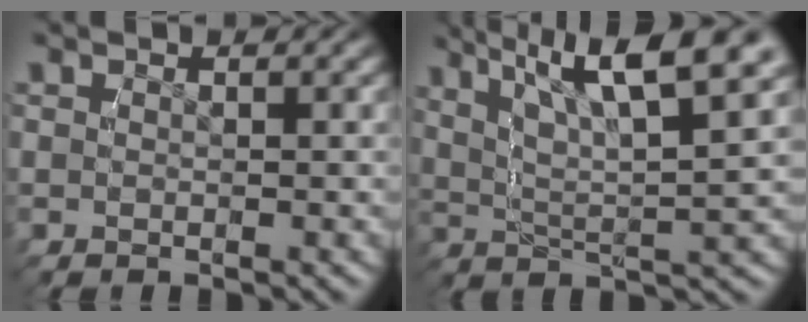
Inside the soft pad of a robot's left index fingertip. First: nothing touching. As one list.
[{"total": 8.1, "force": [4.3, 2.5, 6.4], "torque": [-0.094, 0.006, 0.064]}]